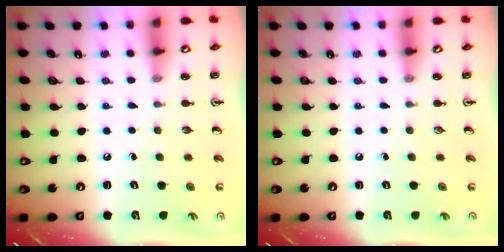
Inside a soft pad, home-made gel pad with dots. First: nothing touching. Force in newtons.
{"total": 0.0}